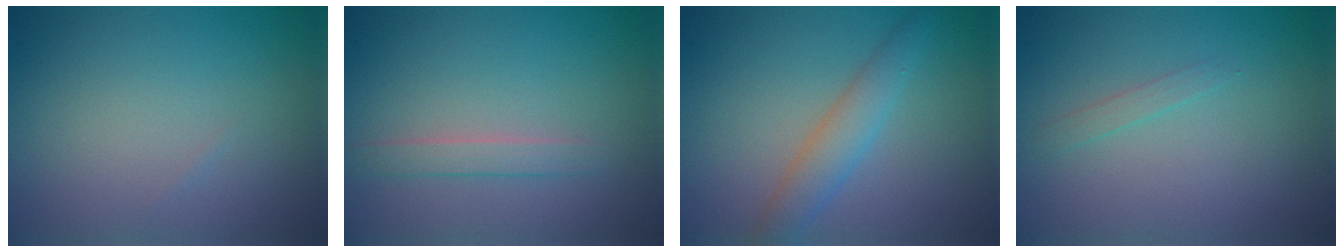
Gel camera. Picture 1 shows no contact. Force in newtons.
{"total": 1.4, "press": 1.4, "slide": 0.1}
{"total": 2.9, "press": 2.9, "slide": 0.1}
{"total": 0.8, "press": 0.8, "slide": 0.1}